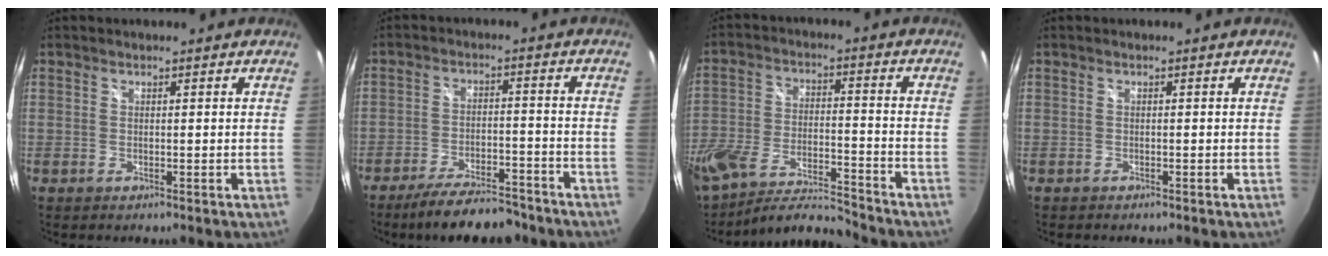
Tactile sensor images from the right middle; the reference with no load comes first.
{"total": 12.6, "force": [-10.7, 3.1, 5.8], "torque": [-0.117, -0.005, -0.161]}
{"total": 13.3, "force": [-11.6, 3.0, 5.8], "torque": [-0.130, -0.020, -0.208]}
{"total": 0.0}